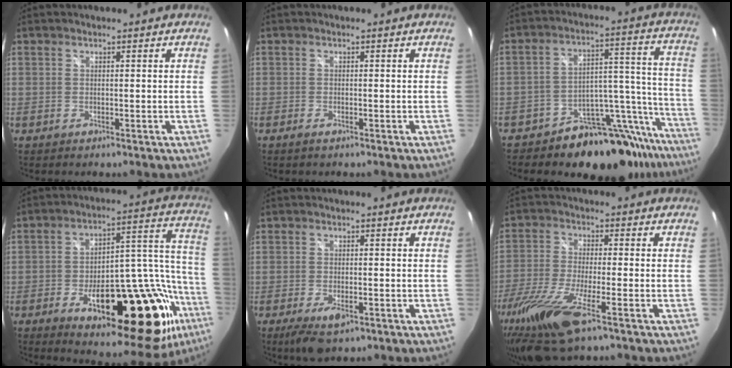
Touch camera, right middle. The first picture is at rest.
{"total": 0.9, "force": [-0.7, 0.1, 0.6], "torque": [-0.013, -0.003, -0.014]}
{"total": 19.4, "force": [-16.8, 8.4, 4.7], "torque": [-0.043, 0.069, -0.237]}
{"total": 32.4, "force": [-14.7, 12.4, 26.1], "torque": [-0.358, 0.031, -0.204]}
{"total": 5.3, "force": [-2.9, 2.0, 3.9], "torque": [-0.087, -0.017, -0.050]}
{"total": 15.5, "force": [-9.6, 2.8, 11.8], "torque": [-0.261, -0.058, -0.182]}